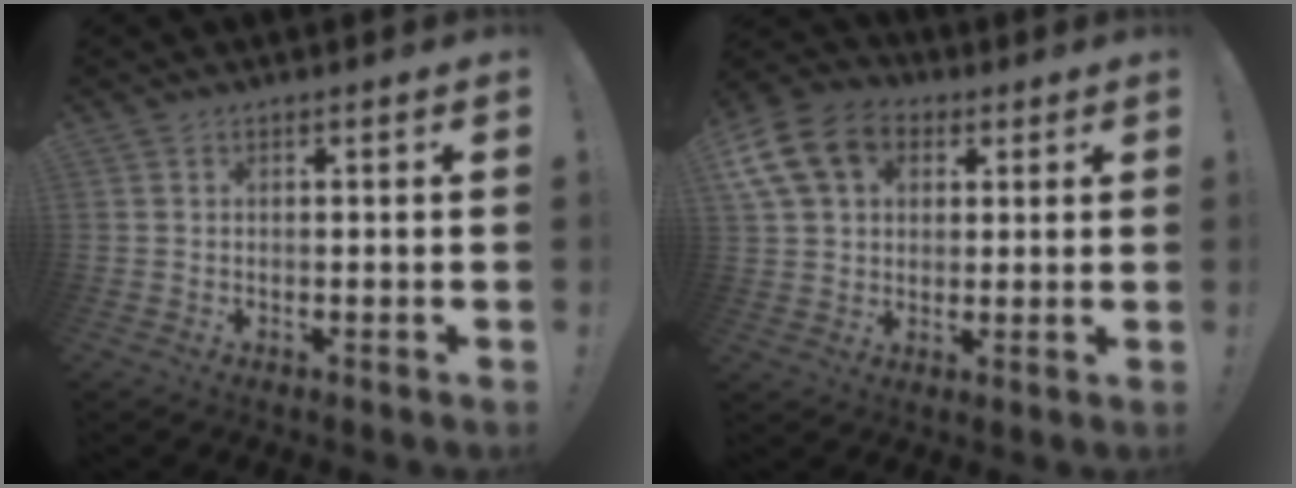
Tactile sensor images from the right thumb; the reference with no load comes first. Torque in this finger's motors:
{"motor_torque": [-0.29, 1.04, 0.55, -0.27, 0.45]}